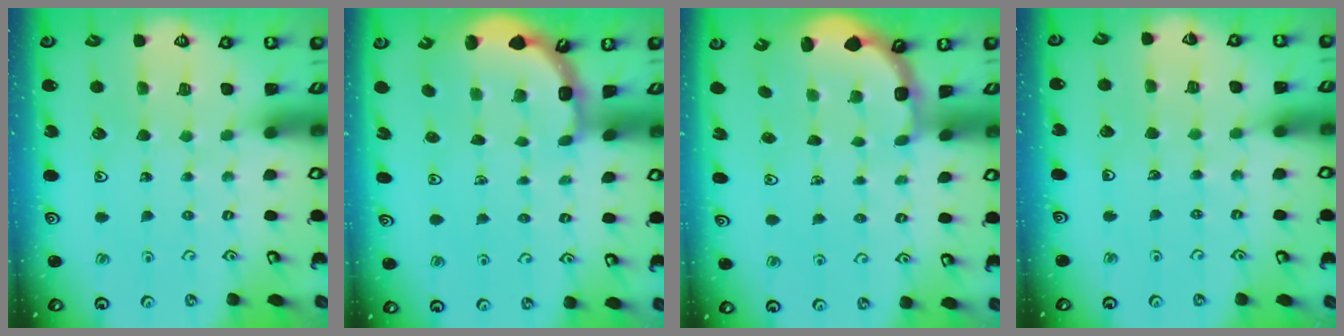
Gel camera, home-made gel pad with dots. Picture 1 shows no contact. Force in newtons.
{"total": 2.1, "press": 1.9, "slide": 0.9}
{"total": 2.6, "press": 2.0, "slide": 1.7}
{"total": 2.4, "press": 2.4, "slide": 0.2}